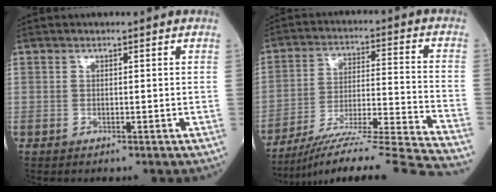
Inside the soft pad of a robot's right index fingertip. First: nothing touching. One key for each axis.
{"total": 22.4, "fx": -20.1, "fy": -2.6, "fz": 9.5, "tx": -0.103, "ty": -0.022, "tz": -0.307}